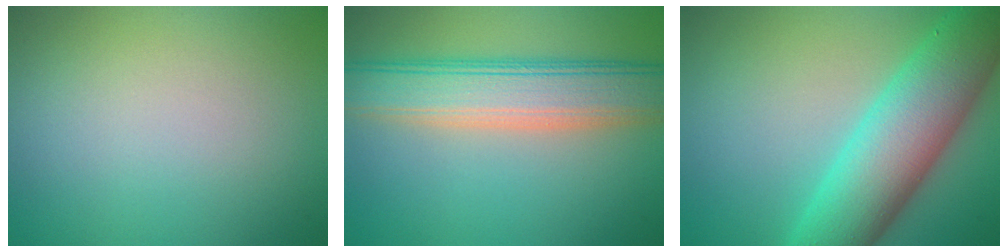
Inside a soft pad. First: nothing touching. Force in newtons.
{"total": 7.1, "press": 7.1, "slide": 0.4}
{"total": 9.7, "press": 9.7, "slide": 0.3}